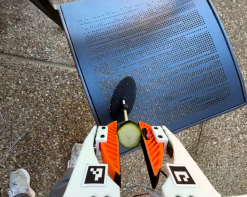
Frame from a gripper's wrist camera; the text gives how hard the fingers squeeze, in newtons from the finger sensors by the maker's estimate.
{"total": 8.9, "left": 8.1, "right": 9.7}